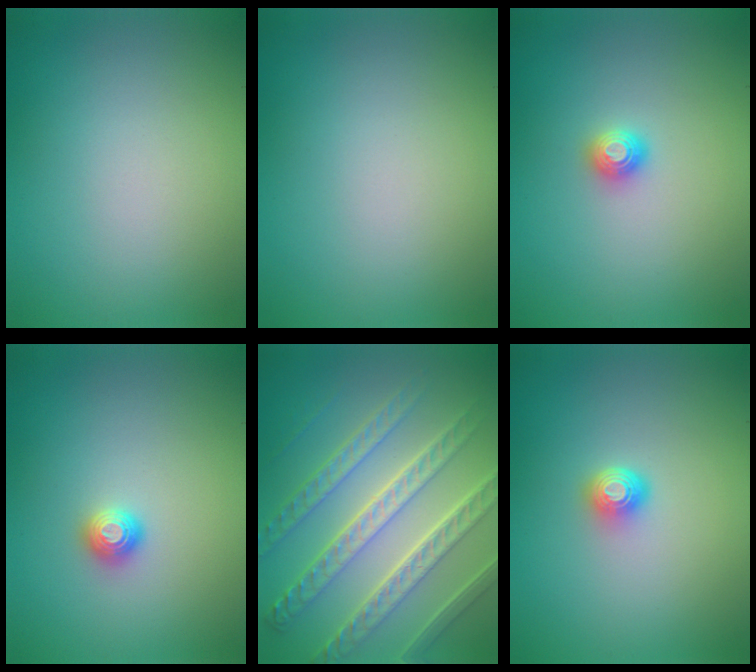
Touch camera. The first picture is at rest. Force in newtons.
{"total": 0.0}
{"total": 1.2, "press": 1.2, "slide": 0.1}
{"total": 1.1, "press": 1.1, "slide": 0.1}
{"total": 8.3, "press": 6.2, "slide": 5.5}
{"total": 1.6, "press": 1.3, "slide": 1.1}